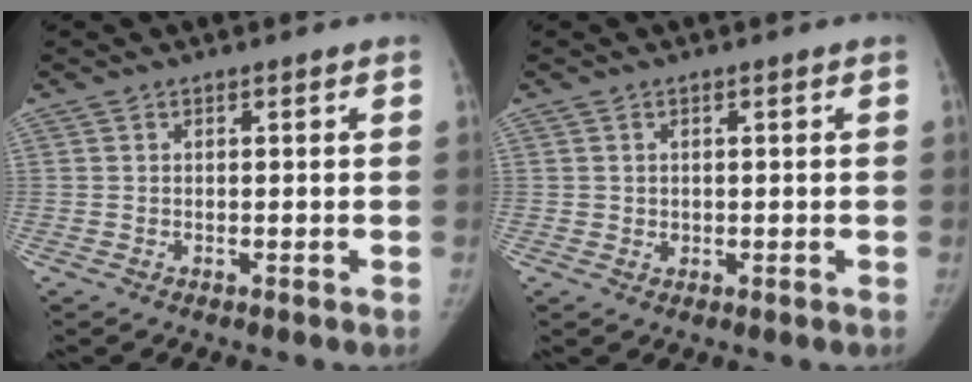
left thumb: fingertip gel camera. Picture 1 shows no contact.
{"total": 1.1, "force": [0.0, 1.1, 0.2], "torque": [0.005, 0.001, 0.003]}